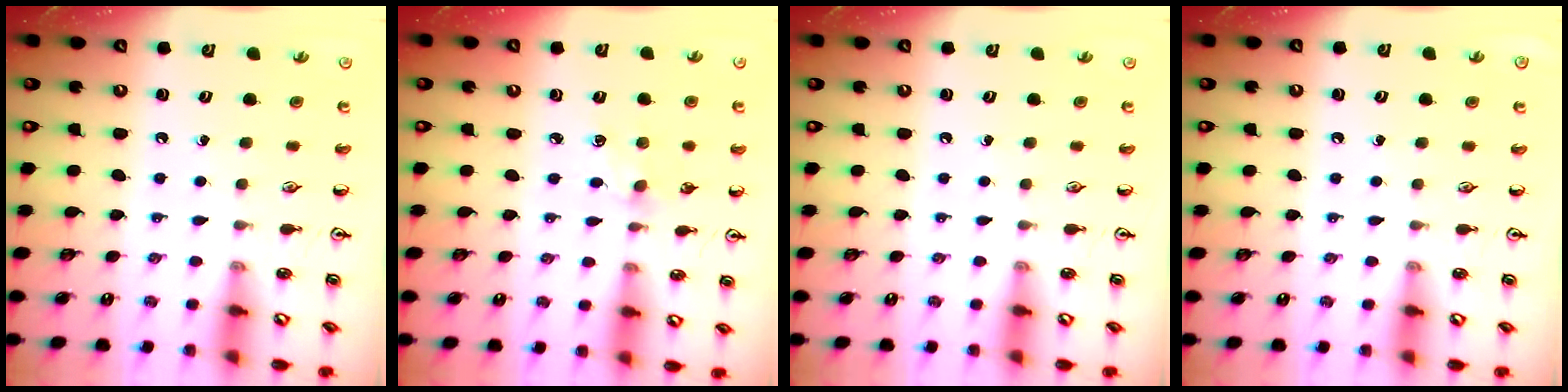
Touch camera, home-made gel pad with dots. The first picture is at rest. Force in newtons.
{"total": 5.4, "press": 5.4, "slide": 0.7}
{"total": 0.0}
{"total": 0.0}